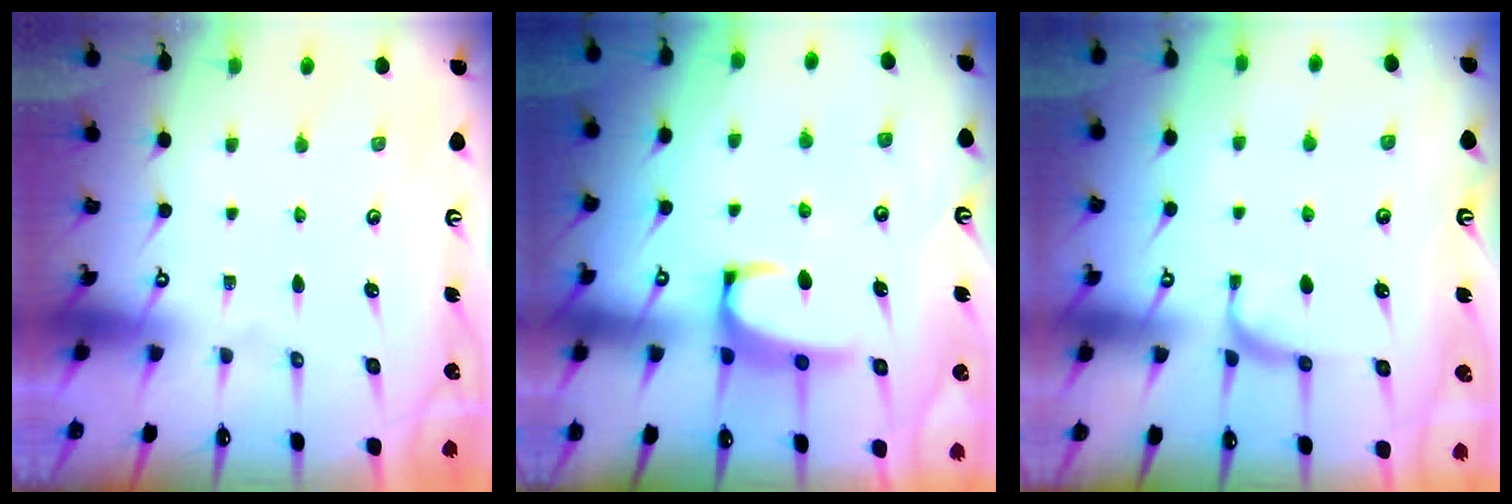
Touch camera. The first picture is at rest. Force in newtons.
{"total": 2.9, "press": 2.8, "slide": 0.7}
{"total": 1.7, "press": 1.6, "slide": 0.7}